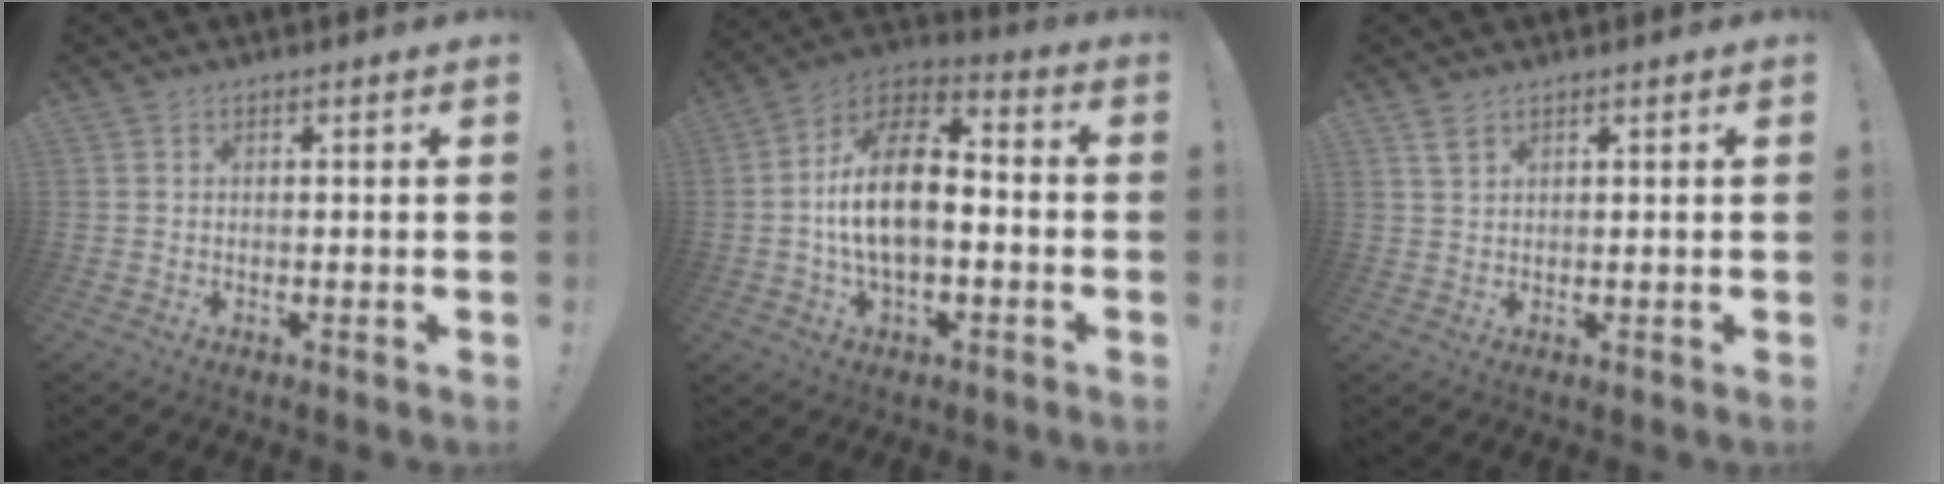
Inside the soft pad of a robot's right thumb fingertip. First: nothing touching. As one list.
[{"total": 15.5, "force": [-1.6, 8.8, 12.6], "torque": [-0.219, 0.019, -0.027]}, {"total": 2.8, "force": [2.0, 1.1, 1.7], "torque": [-0.022, -0.010, 0.034]}]